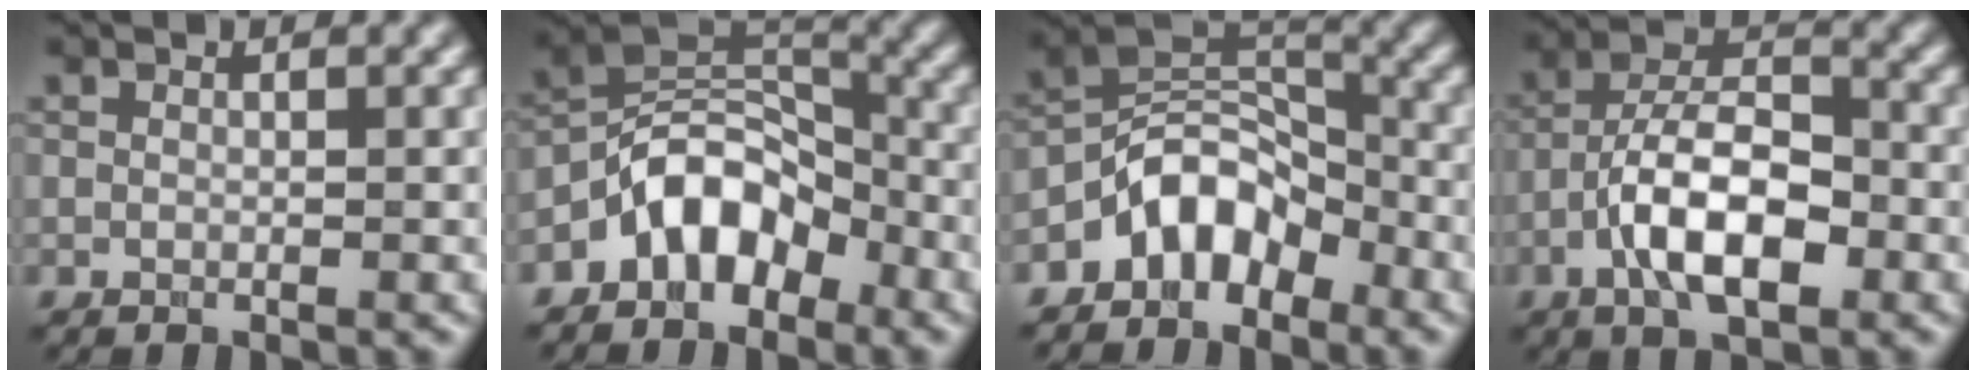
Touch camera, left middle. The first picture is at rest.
{"total": 6.1, "force": [-3.6, 3.6, 3.4], "torque": [-0.039, 0.015, -0.075]}
{"total": 5.5, "force": [-3.6, 3.1, 2.8], "torque": [-0.030, 0.015, -0.074]}
{"total": 7.5, "force": [-2.9, 3.1, 6.2], "torque": [-0.106, 0.011, -0.058]}